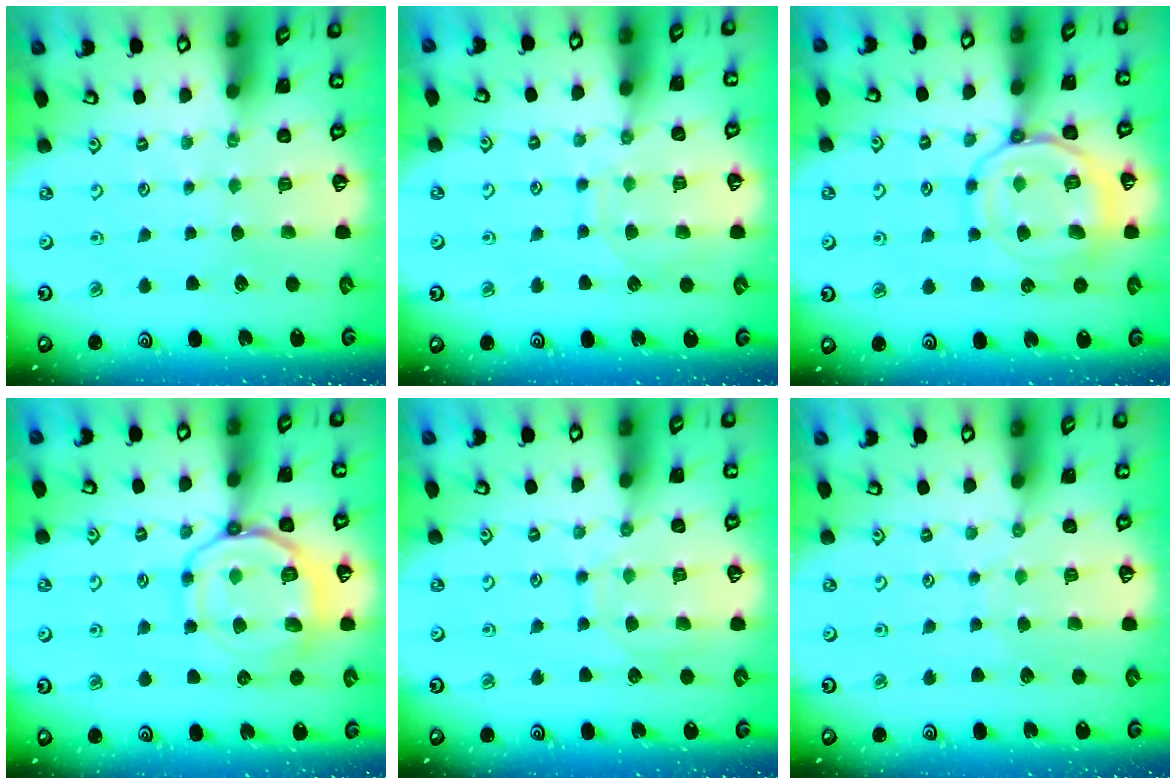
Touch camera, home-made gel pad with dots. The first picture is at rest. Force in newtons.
{"total": 9.3, "press": 9.3, "slide": 0.8}
{"total": 14.3, "press": 14.2, "slide": 1.4}
{"total": 14.7, "press": 14.6, "slide": 1.7}
{"total": 9.2, "press": 9.2, "slide": 0.7}
{"total": 5.6, "press": 5.6, "slide": 0.6}